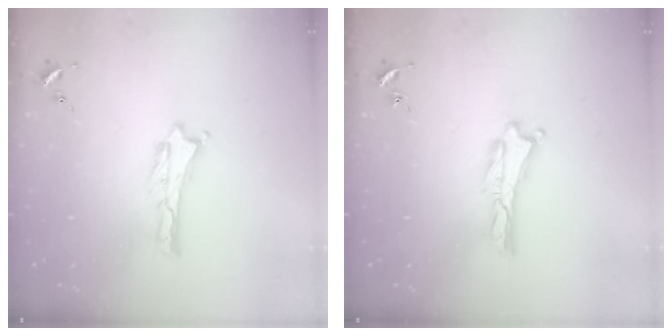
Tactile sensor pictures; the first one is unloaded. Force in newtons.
{"total": 0.0}